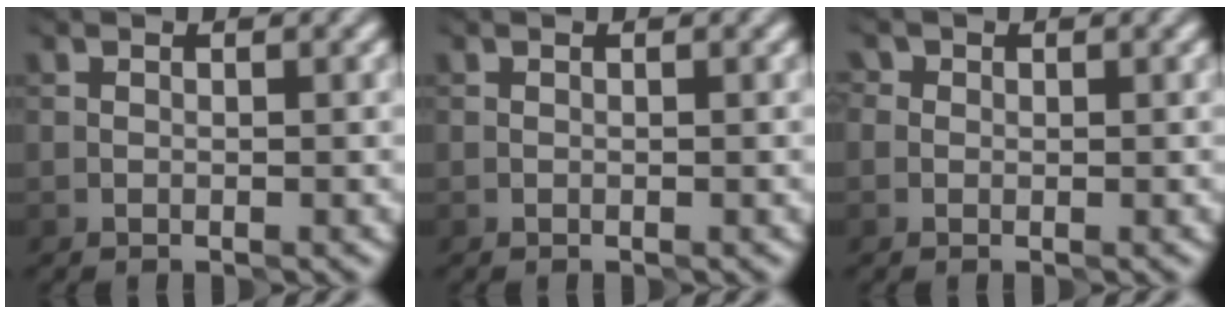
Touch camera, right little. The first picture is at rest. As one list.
[{"total": 0.0}, {"total": 1.3, "force": [0.6, 1.2, 0.3], "torque": [0.011, 0.008, -0.009]}]